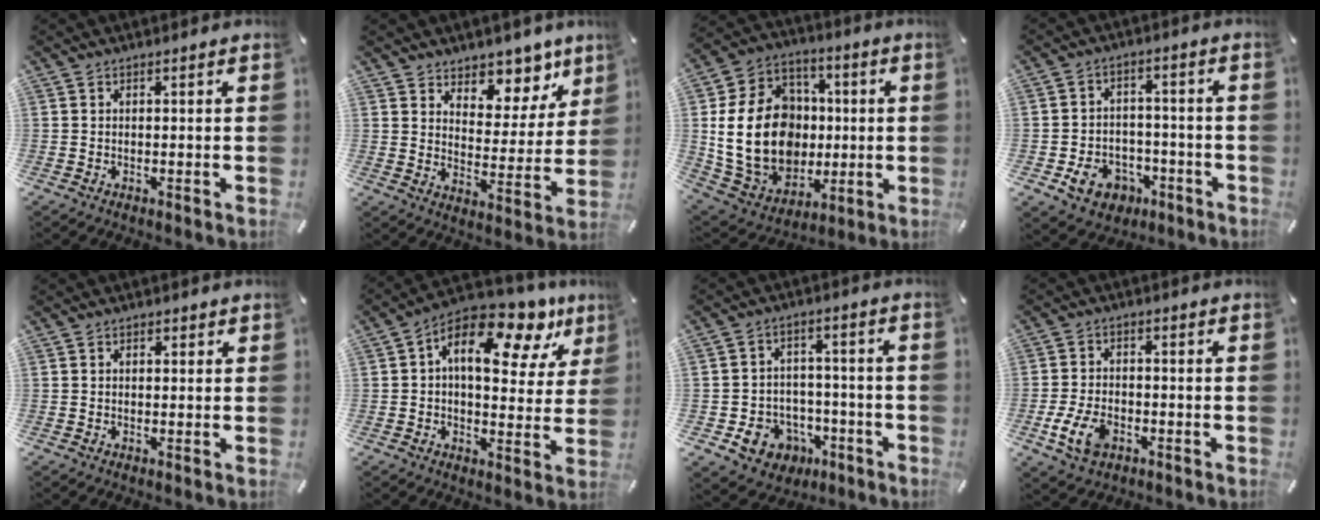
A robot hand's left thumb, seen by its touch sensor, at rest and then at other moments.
{"total": 9.3, "force": [7.3, 5.6, 1.4], "torque": [-0.001, -0.086, 0.127]}
{"total": 23.5, "force": [0.2, 18.9, 13.9], "torque": [-0.283, 0.007, 0.027]}
{"total": 8.8, "force": [-3.6, 7.3, 3.4], "torque": [-0.066, 0.034, -0.061]}
{"total": 1.1, "force": [0.4, 0.9, 0.5], "torque": [-0.003, 0.002, 0.004]}
{"total": 15.7, "force": [7.5, 8.3, 11.1], "torque": [-0.161, -0.043, 0.125]}
{"total": 9.2, "force": [-3.3, 8.2, 2.4], "torque": [-0.032, 0.033, -0.048]}
{"total": 8.0, "force": [-3.1, 5.2, 5.2], "torque": [-0.119, 0.007, -0.056]}